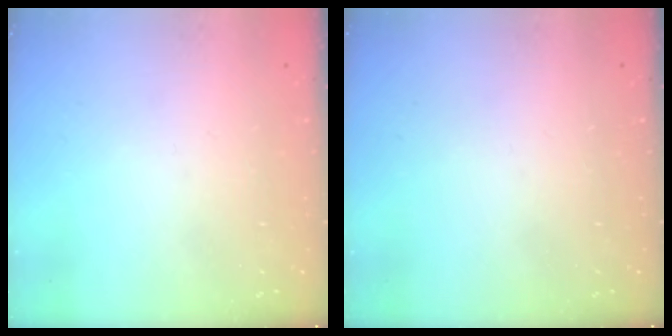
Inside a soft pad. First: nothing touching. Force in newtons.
{"total": 0.0}